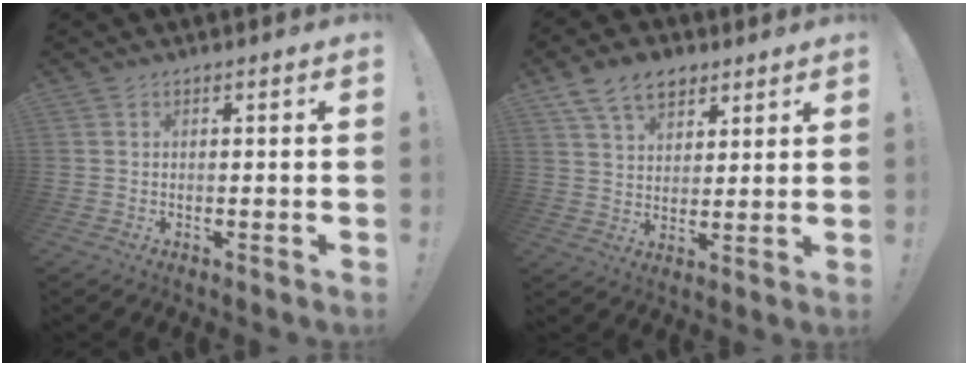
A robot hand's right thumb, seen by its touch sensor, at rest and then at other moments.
{"total": 11.1, "force": [6.7, 7.1, 5.3], "torque": [-0.088, -0.023, 0.129]}